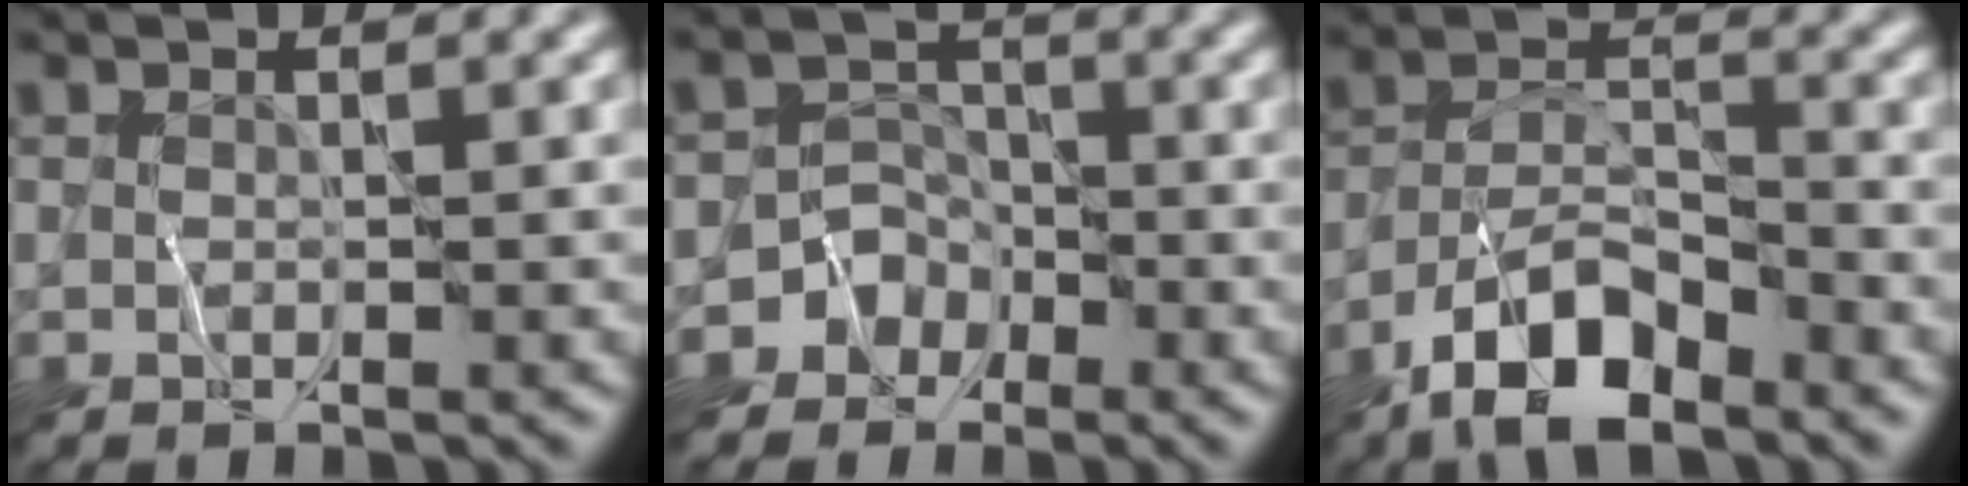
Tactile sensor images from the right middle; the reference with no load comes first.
{"total": 4.2, "force": [-2.6, 3.3, -0.2], "torque": [0.040, 0.009, -0.058]}
{"total": 6.9, "force": [-4.9, 2.5, 4.2], "torque": [-0.067, 0.001, -0.099]}